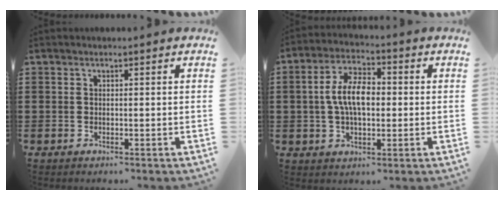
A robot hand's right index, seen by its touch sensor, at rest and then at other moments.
{"total": 7.6, "force": [0.0, 3.8, 6.6], "torque": [-0.138, 0.009, -0.004]}